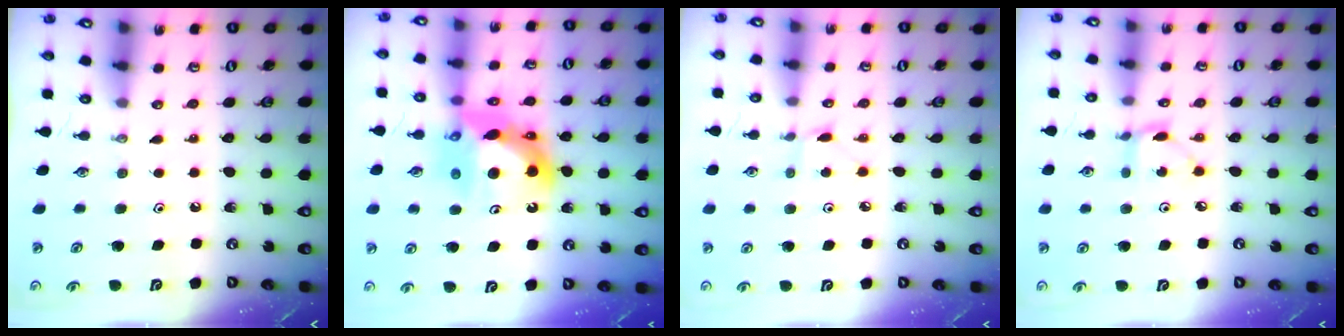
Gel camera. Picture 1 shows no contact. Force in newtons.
{"total": 13.8, "press": 13.7, "slide": 1.5}
{"total": 2.1, "press": 2.1, "slide": 0.2}
{"total": 2.8, "press": 2.8, "slide": 0.1}